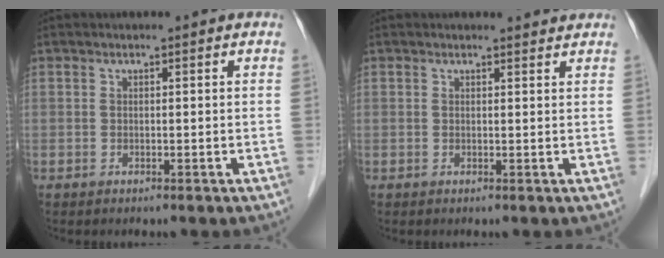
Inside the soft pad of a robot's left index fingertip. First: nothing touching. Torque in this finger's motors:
{"motor_torque": [0.41, -0.45, 0.06, -0.01]}